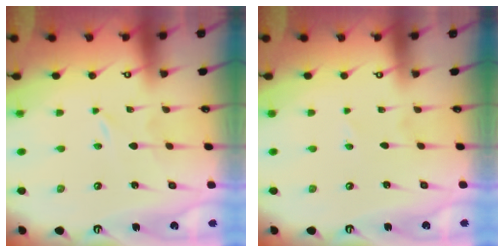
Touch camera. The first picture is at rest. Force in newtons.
{"total": 2.5, "press": 2.5, "slide": 0.2}